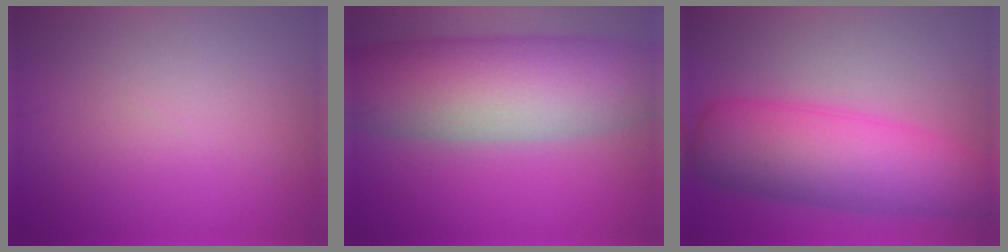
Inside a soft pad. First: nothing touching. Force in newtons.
{"total": 12.5, "press": 12.5, "slide": 0.6}
{"total": 8.9, "press": 8.9, "slide": 0.2}